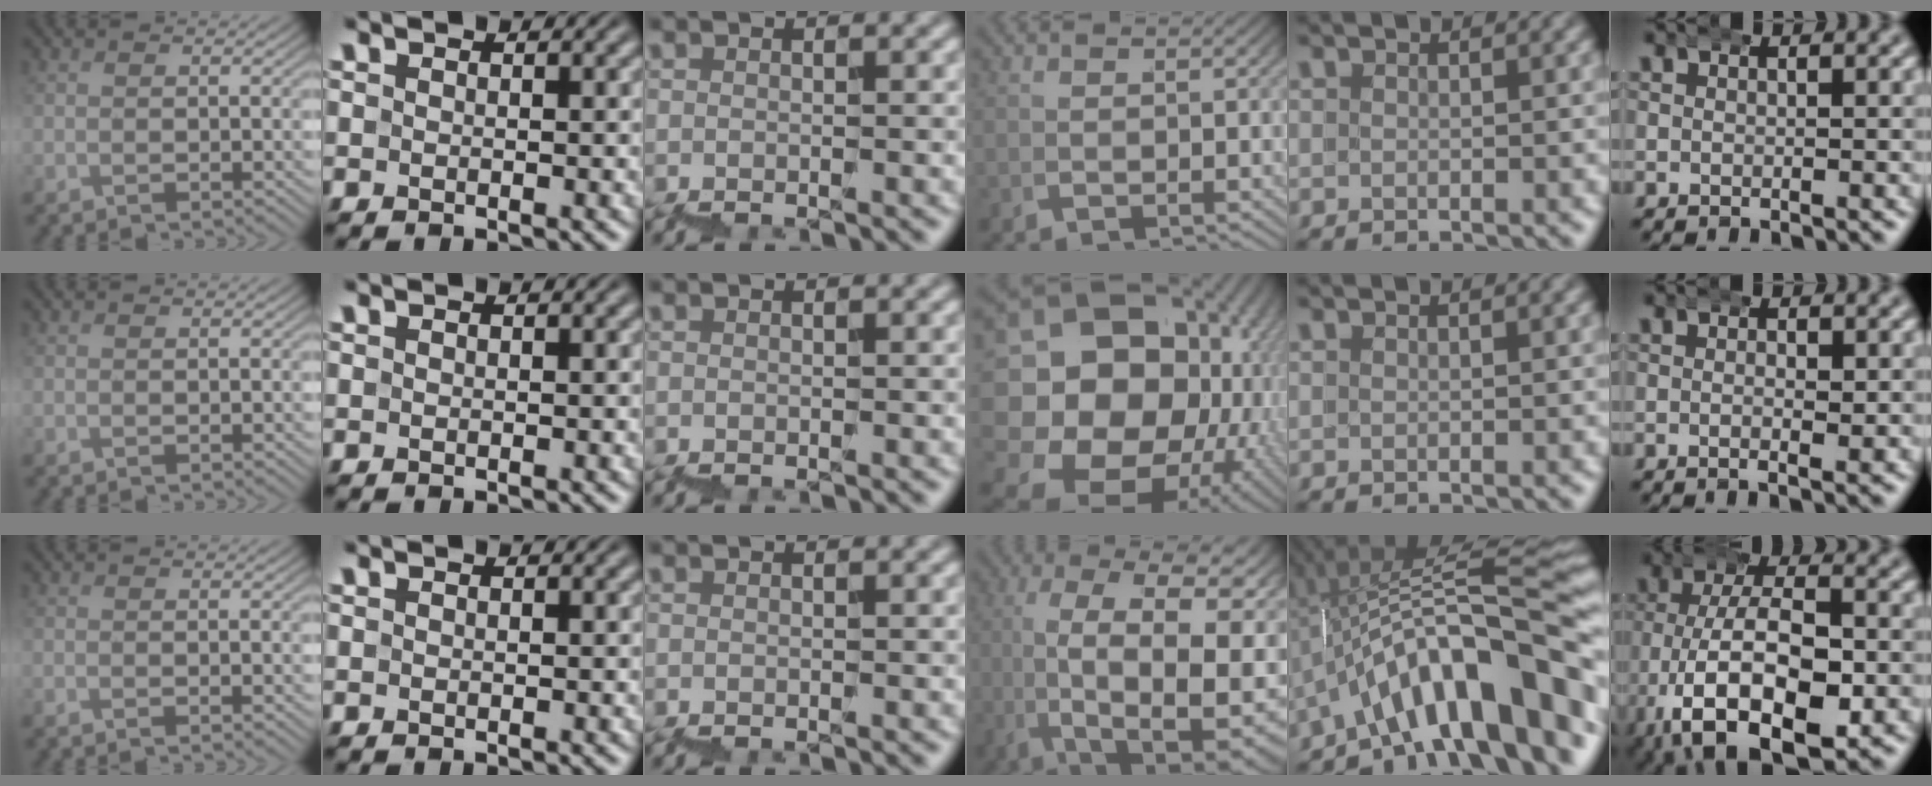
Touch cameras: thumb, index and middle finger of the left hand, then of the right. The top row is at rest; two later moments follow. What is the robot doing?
{"motion": "wrap", "object": "bubble wrap"}